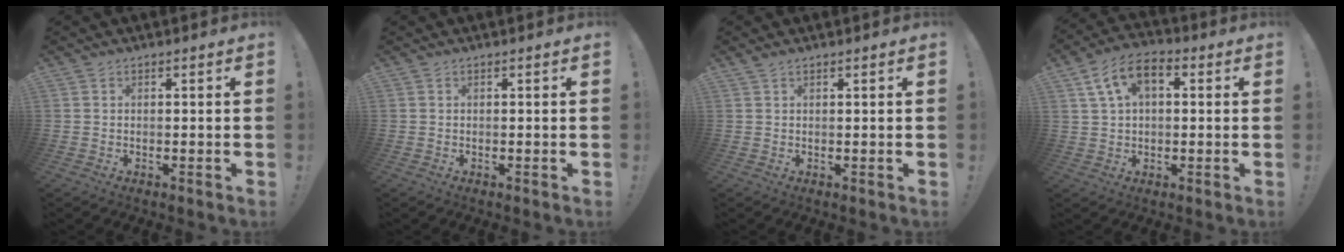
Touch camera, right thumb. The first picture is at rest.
{"total": 0.0}
{"total": 0.6, "force": [0.5, -0.1, 0.3], "torque": [-0.007, 0.000, 0.009]}
{"total": 9.6, "force": [3.0, 5.9, 6.9], "torque": [-0.117, 0.008, 0.062]}